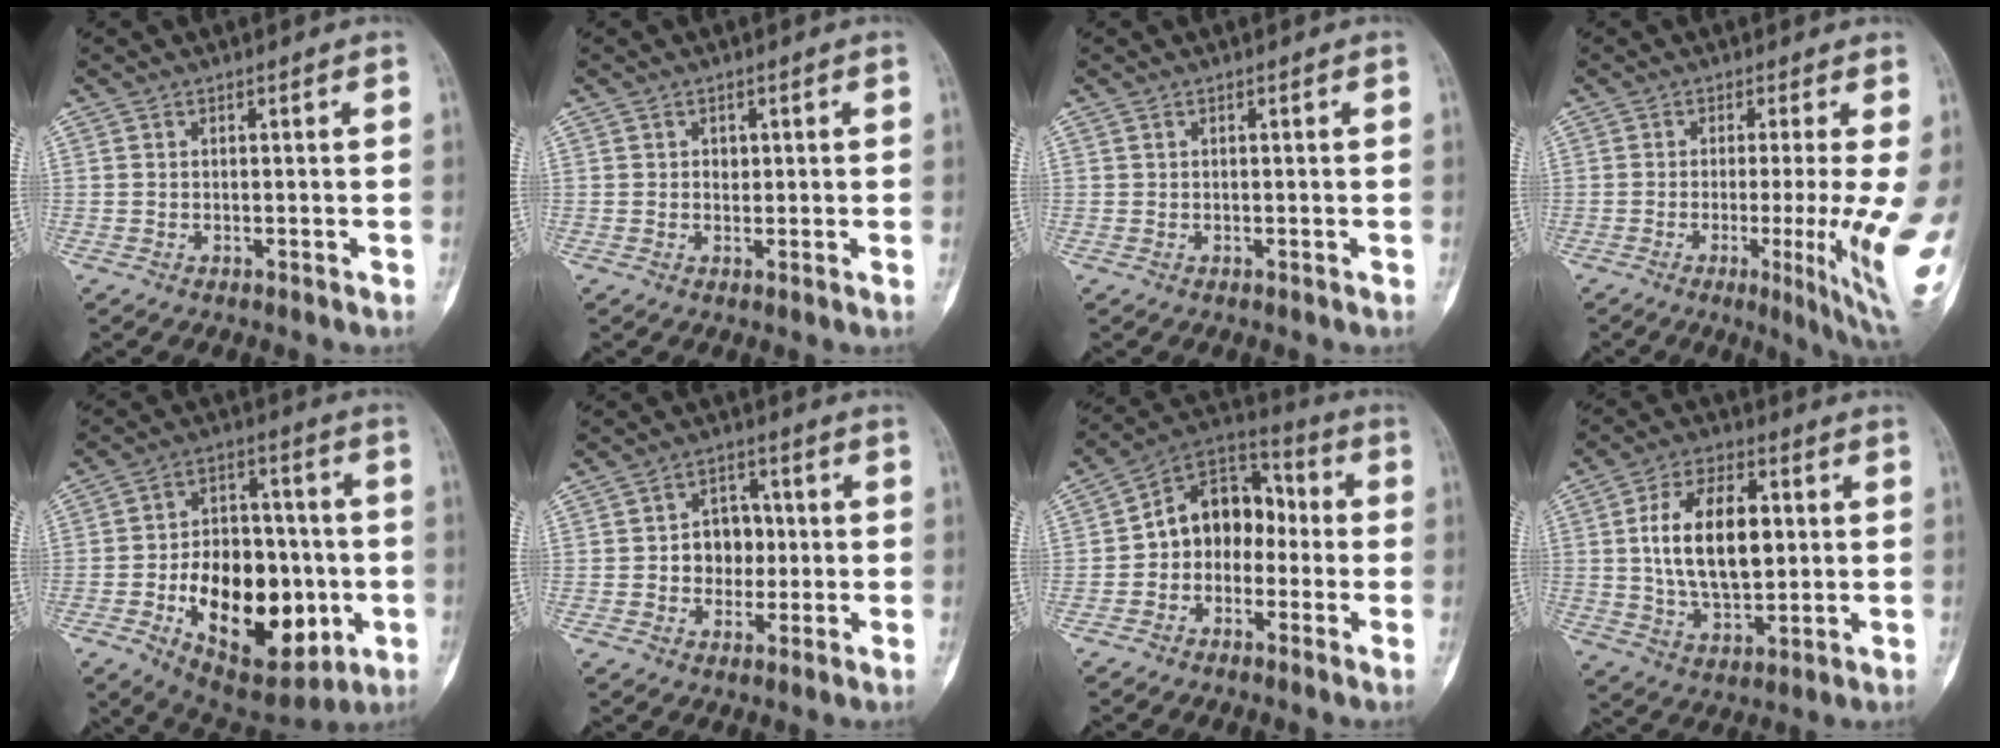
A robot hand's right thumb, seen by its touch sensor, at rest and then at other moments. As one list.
[{"total": 1.3, "force": [0.3, 1.0, 0.7], "torque": [-0.005, 0.000, 0.004]}, {"total": 0.0}, {"total": 14.8, "force": [-2.4, 1.5, 14.6], "torque": [-0.167, -0.022, -0.024]}, {"total": 25.0, "force": [-6.1, 14.6, 19.3], "torque": [-0.257, 0.023, -0.071]}, {"total": 7.2, "force": [-0.1, 5.8, 4.3], "torque": [-0.024, 0.013, -0.005]}, {"total": 12.2, "force": [-1.2, 9.2, 7.8], "torque": [-0.083, 0.049, -0.040]}, {"total": 15.8, "force": [2.0, 8.9, 12.9], "torque": [-0.203, -0.001, 0.037]}]